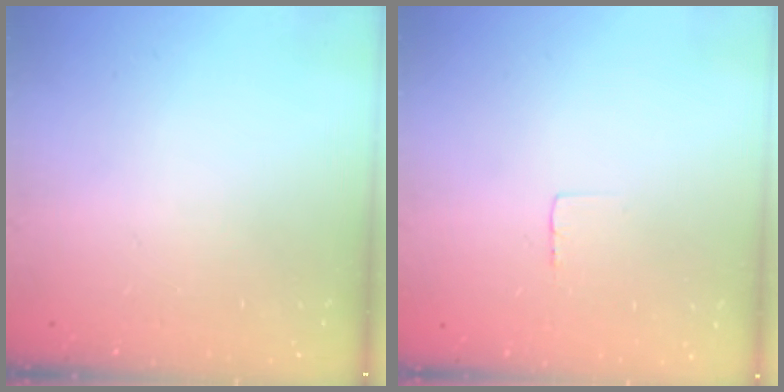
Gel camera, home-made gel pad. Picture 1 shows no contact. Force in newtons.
{"total": 2.3, "press": 2.3, "slide": 0.1}